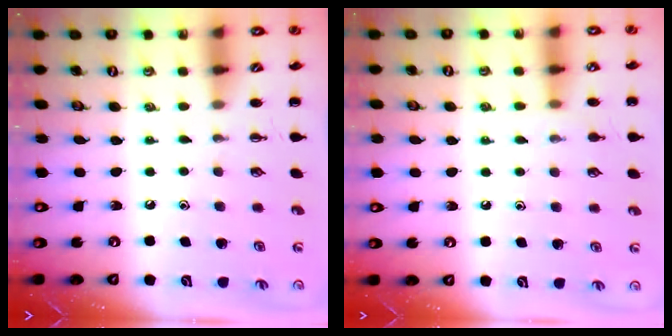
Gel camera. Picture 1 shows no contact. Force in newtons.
{"total": 4.9, "press": 4.8, "slide": 1.2}